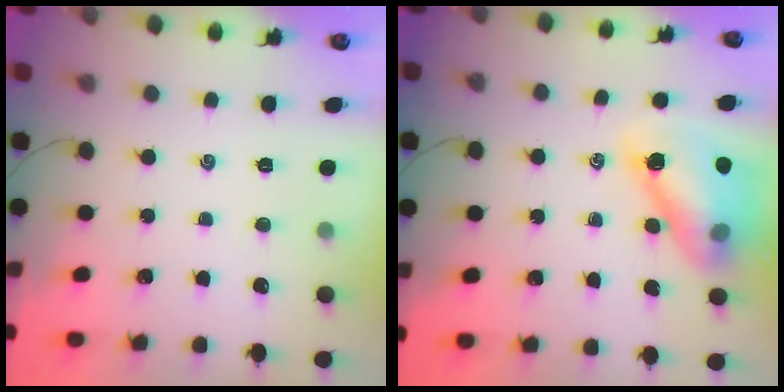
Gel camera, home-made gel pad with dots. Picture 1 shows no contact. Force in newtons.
{"total": 14.5, "press": 13.8, "slide": 4.3}